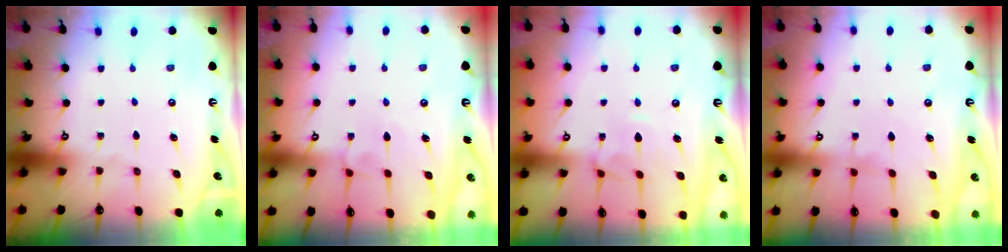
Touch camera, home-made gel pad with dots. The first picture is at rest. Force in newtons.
{"total": 2.4, "press": 2.4, "slide": 0.2}
{"total": 2.7, "press": 2.6, "slide": 0.7}
{"total": 3.6, "press": 3.5, "slide": 0.2}